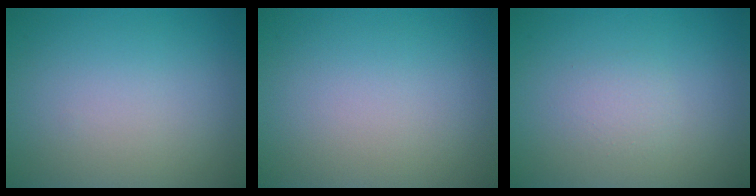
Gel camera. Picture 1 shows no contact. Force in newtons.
{"total": 0.0}
{"total": 1.2, "press": 1.2, "slide": 0.0}